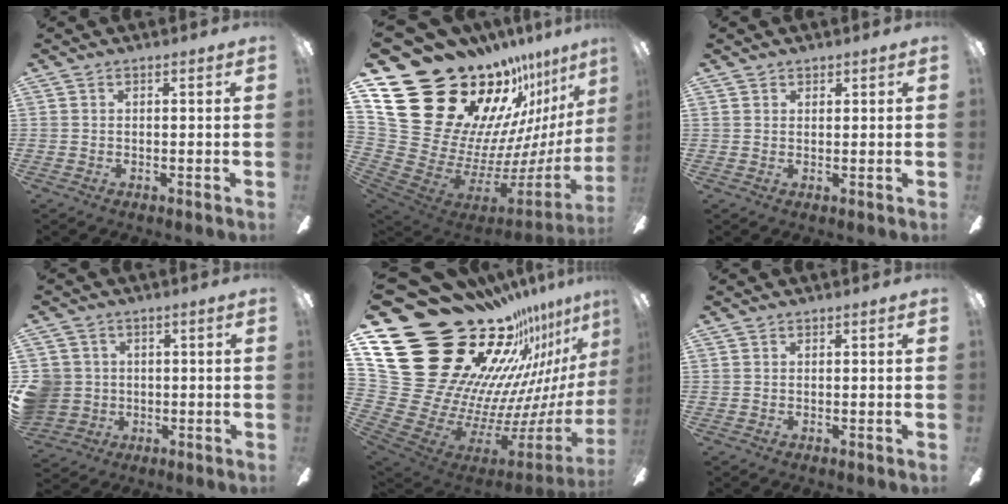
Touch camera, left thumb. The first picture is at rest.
{"total": 28.8, "force": [19.4, 16.9, 13.0], "torque": [-0.190, -0.197, 0.424]}
{"total": 1.3, "force": [1.2, 0.6, -0.1], "torque": [0.001, -0.002, 0.024]}
{"total": 7.7, "force": [0.3, 7.6, 1.7], "torque": [-0.065, 0.005, 0.010]}
{"total": 32.4, "force": [20.6, 18.9, 16.3], "torque": [-0.178, -0.263, 0.481]}
{"total": 0.0}